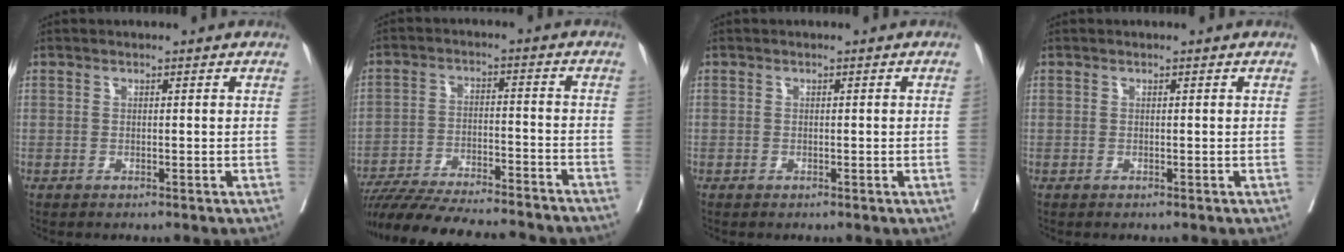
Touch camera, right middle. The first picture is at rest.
{"total": 21.4, "force": [-19.3, 2.2, 9.1], "torque": [-0.146, -0.027, -0.282]}
{"total": 0.0}
{"total": 0.0}